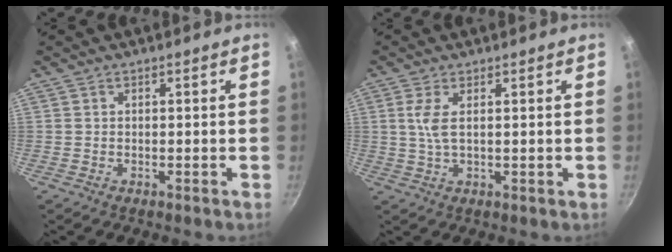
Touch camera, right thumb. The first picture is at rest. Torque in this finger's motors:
{"motor_torque": [0.55, 1.87, 0.72, 0.05, 0.22]}